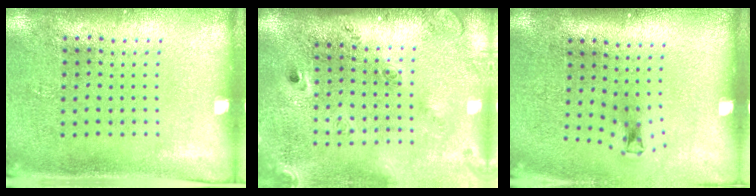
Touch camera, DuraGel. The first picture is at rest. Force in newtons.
{"total": 2.8, "press": 1.9, "slide": 2.0}
{"total": 0.7, "press": 0.4, "slide": 0.6}